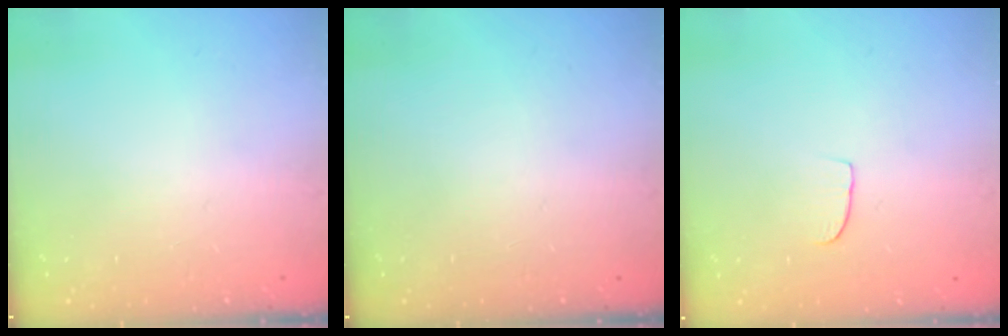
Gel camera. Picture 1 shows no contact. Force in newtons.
{"total": 0.0}
{"total": 3.7, "press": 3.7, "slide": 0.3}